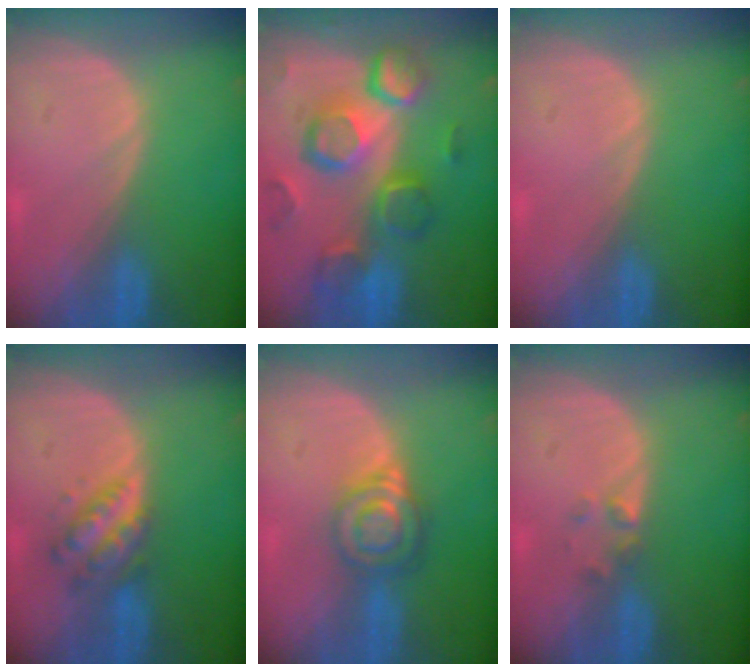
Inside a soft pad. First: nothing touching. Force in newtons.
{"total": 12.1, "press": 10.5, "slide": 6.0}
{"total": 0.0}
{"total": 5.2, "press": 5.2, "slide": 0.1}
{"total": 6.7, "press": 5.7, "slide": 3.4}
{"total": 1.6, "press": 1.4, "slide": 0.9}